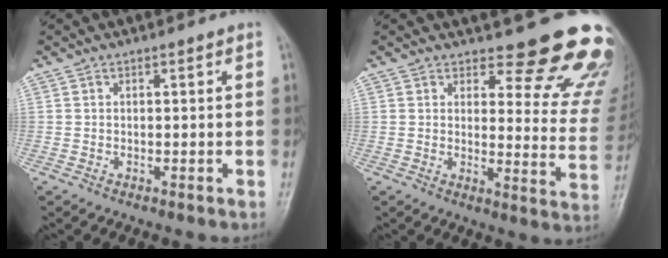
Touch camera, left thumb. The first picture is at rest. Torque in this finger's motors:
{"motor_torque": [0.62, 0.35, 0.64, -0.49, 0.07]}